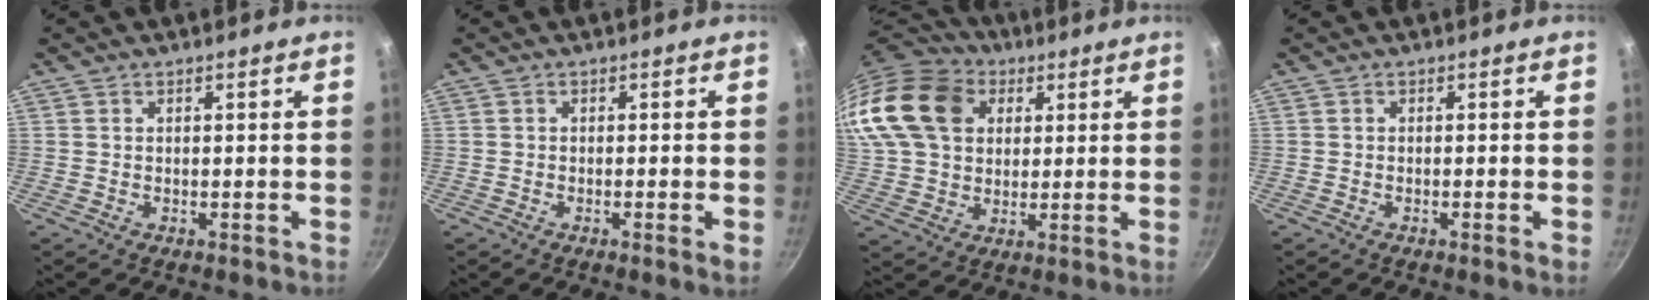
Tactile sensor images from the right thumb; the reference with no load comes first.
{"total": 1.8, "force": [-0.5, 0.0, 1.7], "torque": [-0.031, -0.002, -0.010]}
{"total": 22.5, "force": [7.5, 17.0, 12.7], "torque": [-0.260, 0.021, 0.135]}
{"total": 1.2, "force": [-0.4, 0.0, 1.1], "torque": [-0.022, -0.001, -0.008]}